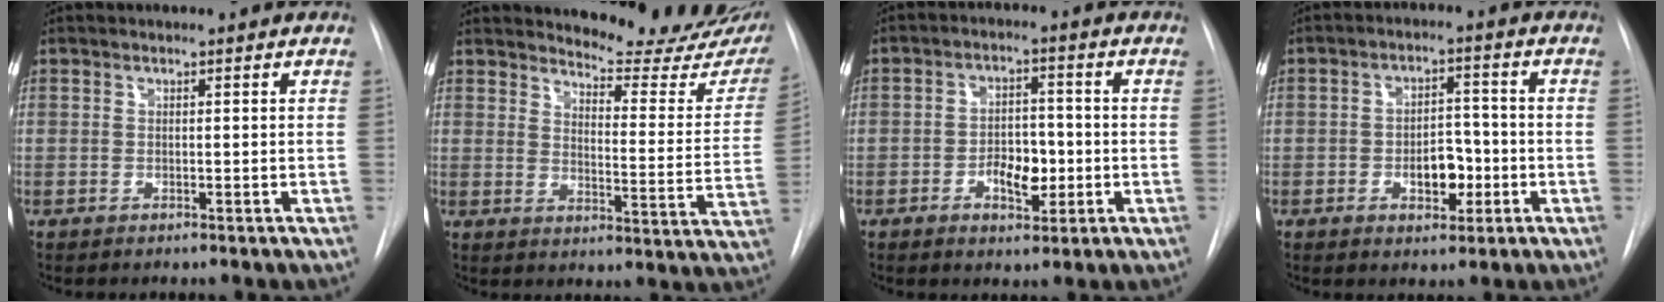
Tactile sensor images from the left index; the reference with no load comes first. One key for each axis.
{"total": 18.9, "fx": 17.4, "fy": 3.4, "fz": 6.6, "tx": -0.073, "ty": -0.088, "tz": 0.198}
{"total": 5.8, "fx": -1.6, "fy": 3.1, "fz": 4.6, "tx": -0.075, "ty": 0.008, "tz": -0.022}
{"total": 5.8, "fx": -1.8, "fy": 3.3, "fz": 4.5, "tx": -0.066, "ty": 0.011, "tz": -0.022}